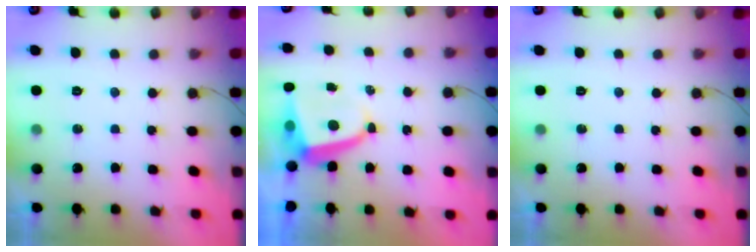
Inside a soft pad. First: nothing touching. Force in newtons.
{"total": 4.5, "press": 4.5, "slide": 0.5}
{"total": 0.0}